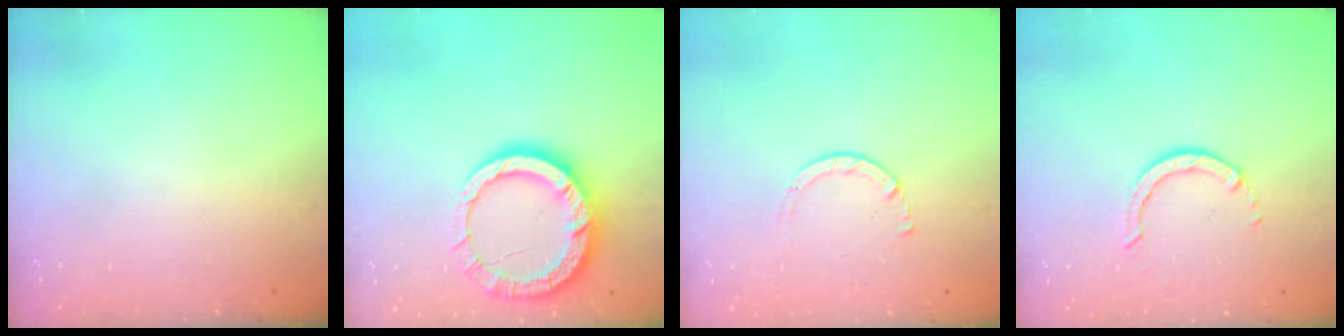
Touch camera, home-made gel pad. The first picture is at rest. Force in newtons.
{"total": 13.6, "press": 13.5, "slide": 1.4}
{"total": 2.7, "press": 2.7, "slide": 0.3}
{"total": 3.4, "press": 3.4, "slide": 0.5}